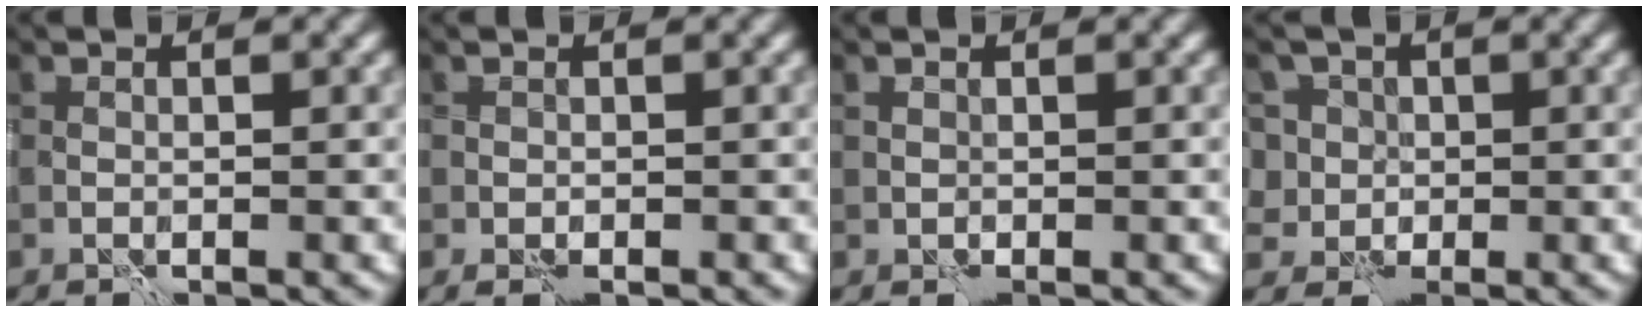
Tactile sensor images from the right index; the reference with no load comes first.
{"total": 0.9, "force": [-0.4, 0.5, 0.6], "torque": [-0.007, -0.002, -0.008]}
{"total": 0.0}
{"total": 6.6, "force": [1.6, 5.9, 2.5], "torque": [-0.030, 0.036, -0.011]}